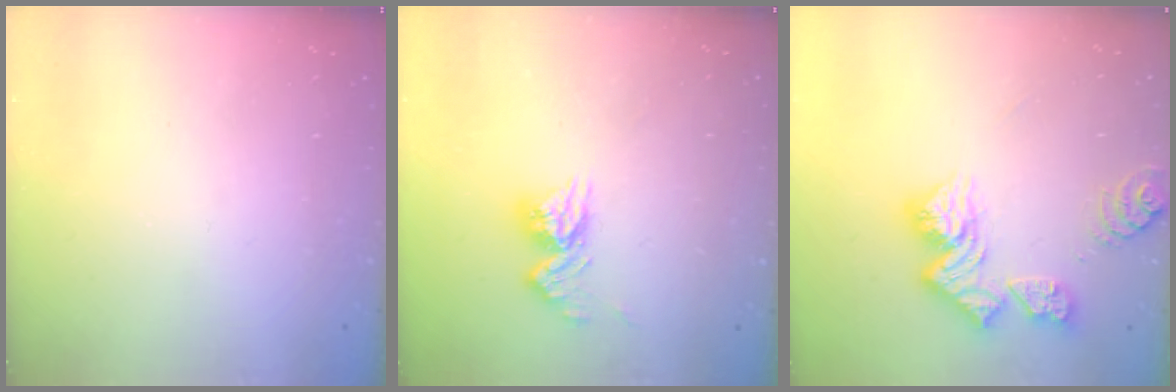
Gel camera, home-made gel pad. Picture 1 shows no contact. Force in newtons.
{"total": 10.7, "press": 10.7, "slide": 1.0}
{"total": 13.1, "press": 13.0, "slide": 1.4}